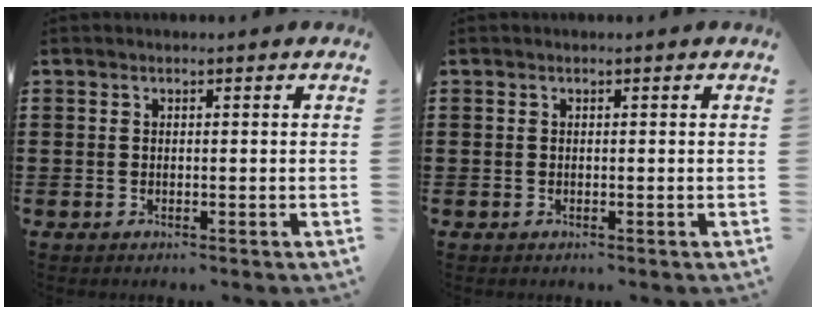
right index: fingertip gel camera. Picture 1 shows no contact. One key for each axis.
{"total": 0.0}